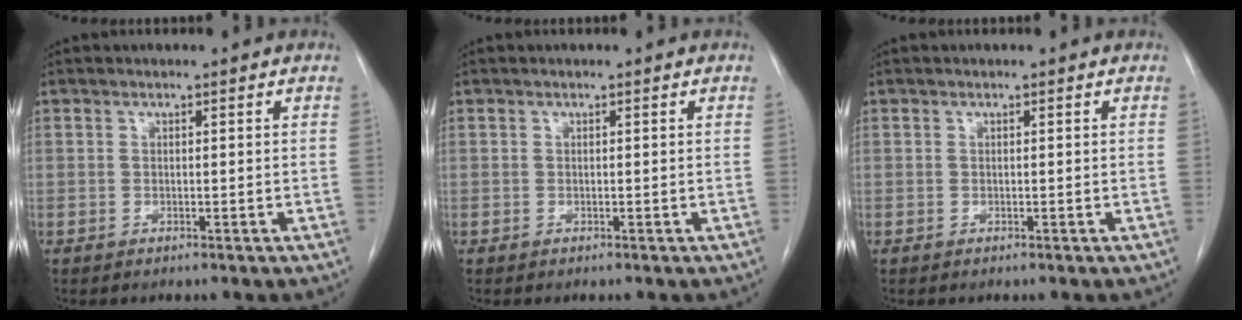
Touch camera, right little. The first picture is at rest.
{"total": 0.0}
{"total": 0.0}